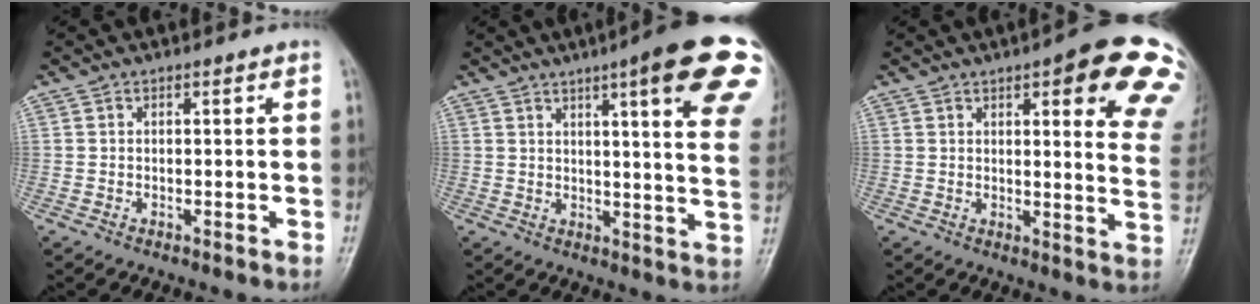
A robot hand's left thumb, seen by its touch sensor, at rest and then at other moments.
{"total": 20.9, "force": [10.8, 3.5, 17.5], "torque": [-0.196, -0.026, 0.122]}
{"total": 17.9, "force": [9.2, 4.7, 14.5], "torque": [-0.145, -0.035, 0.096]}